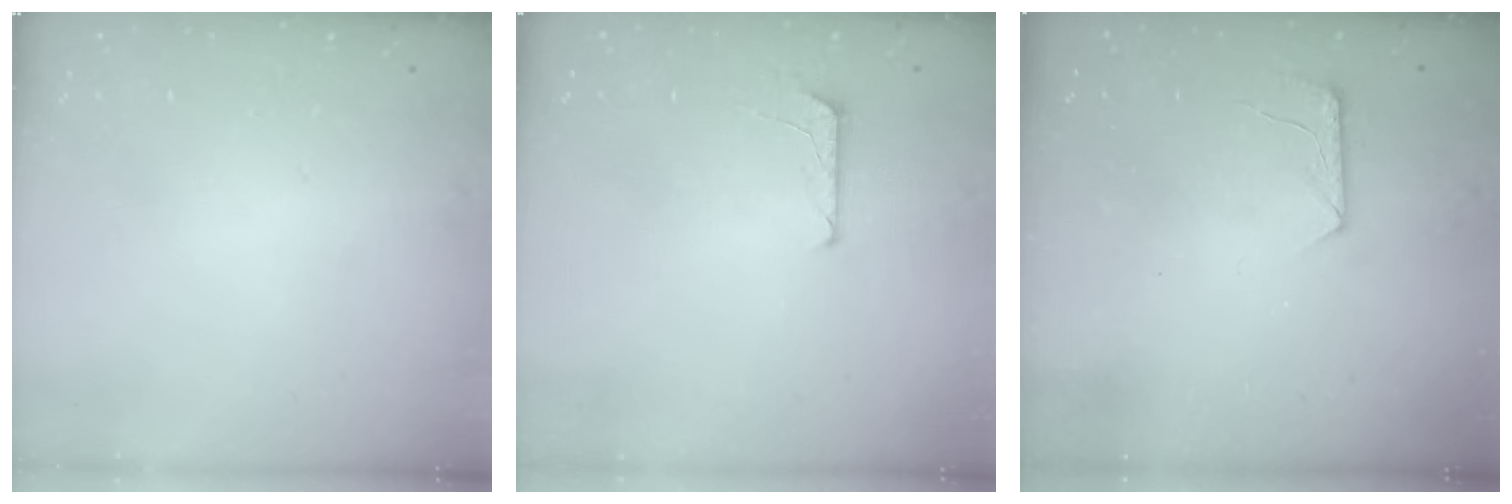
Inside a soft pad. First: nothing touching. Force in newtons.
{"total": 4.8, "press": 4.8, "slide": 0.5}
{"total": 7.1, "press": 7.0, "slide": 0.6}